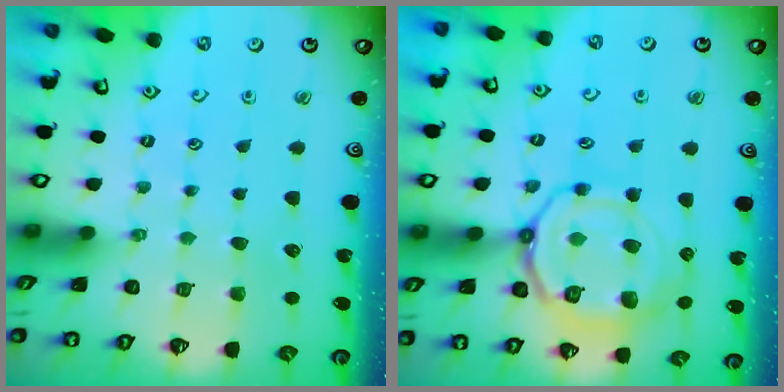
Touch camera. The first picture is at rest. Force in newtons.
{"total": 17.0, "press": 17.0, "slide": 1.6}